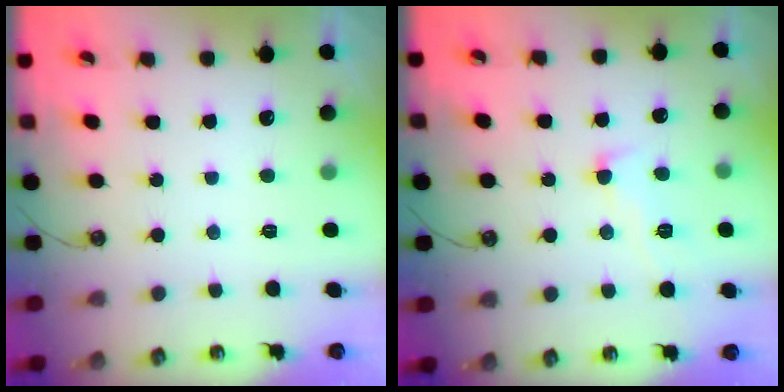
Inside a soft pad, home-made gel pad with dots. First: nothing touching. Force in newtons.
{"total": 1.0, "press": 0.3, "slide": 0.9}